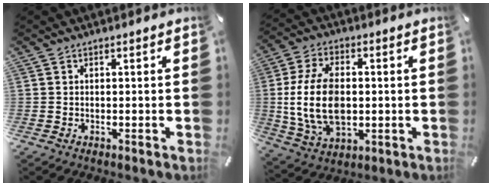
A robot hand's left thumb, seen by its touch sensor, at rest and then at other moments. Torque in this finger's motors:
{"motor_torque": [2.49, 2.51, 0.78, -0.18, 0.34]}